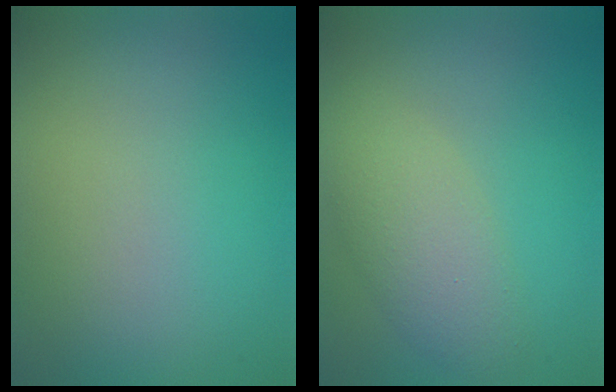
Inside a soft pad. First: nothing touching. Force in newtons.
{"total": 3.9, "press": 3.9, "slide": 0.2}